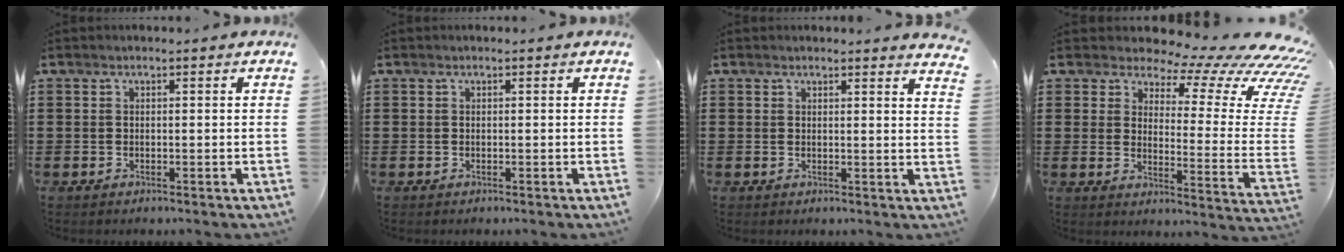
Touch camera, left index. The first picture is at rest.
{"total": 0.0}
{"total": 1.7, "force": [1.7, 0.0, 0.4], "torque": [-0.005, -0.005, 0.032]}
{"total": 9.0, "force": [7.0, 2.5, 5.1], "torque": [-0.089, -0.066, 0.115]}